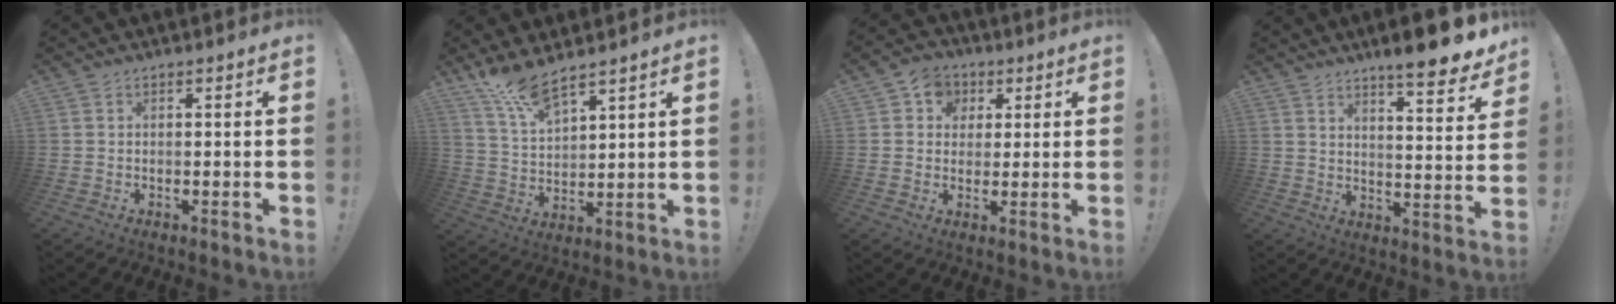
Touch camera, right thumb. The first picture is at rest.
{"total": 9.1, "force": [7.9, 1.8, 4.1], "torque": [-0.093, -0.048, 0.149]}
{"total": 7.5, "force": [1.7, 7.0, 2.2], "torque": [-0.032, 0.003, 0.037]}
{"total": 11.1, "force": [8.7, 0.3, 6.9], "torque": [-0.096, -0.070, 0.138]}